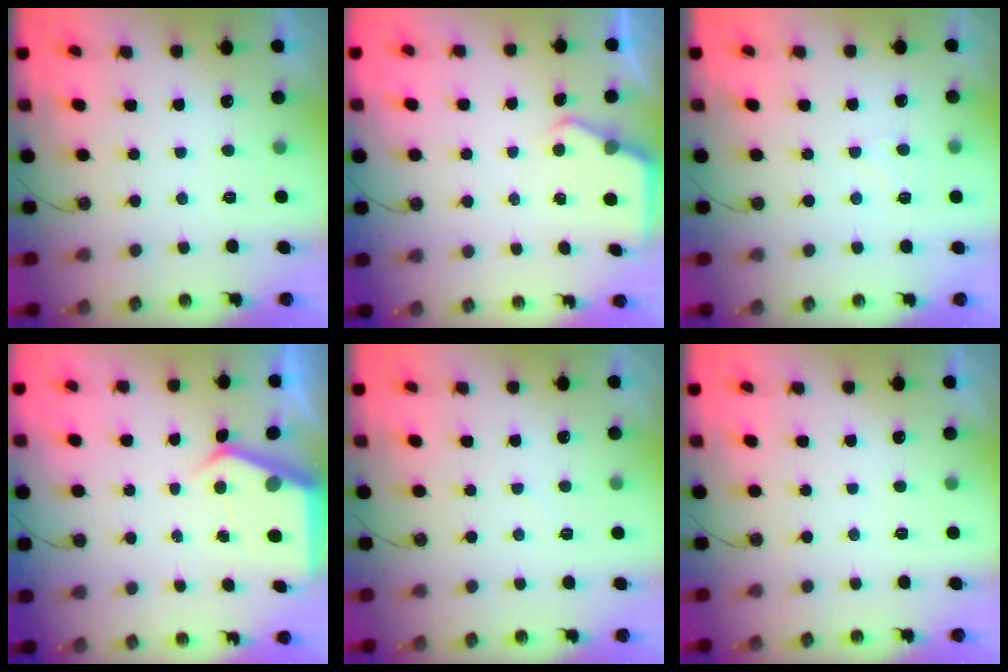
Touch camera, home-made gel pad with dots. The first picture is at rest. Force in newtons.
{"total": 2.8, "press": 2.8, "slide": 0.0}
{"total": 5.0, "press": 4.9, "slide": 0.6}
{"total": 4.7, "press": 4.7, "slide": 0.4}
{"total": 3.8, "press": 3.7, "slide": 0.4}
{"total": 0.0}